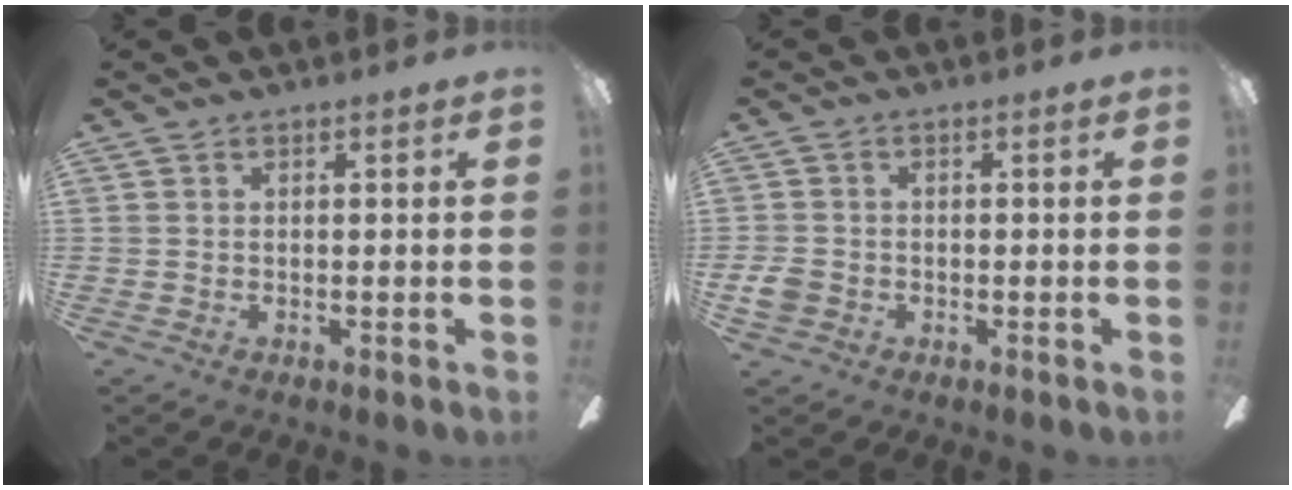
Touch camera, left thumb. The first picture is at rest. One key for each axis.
{"total": 3.4, "fx": -1.2, "fy": 2.7, "fz": 1.7, "tx": -0.032, "ty": 0.007, "tz": -0.022}